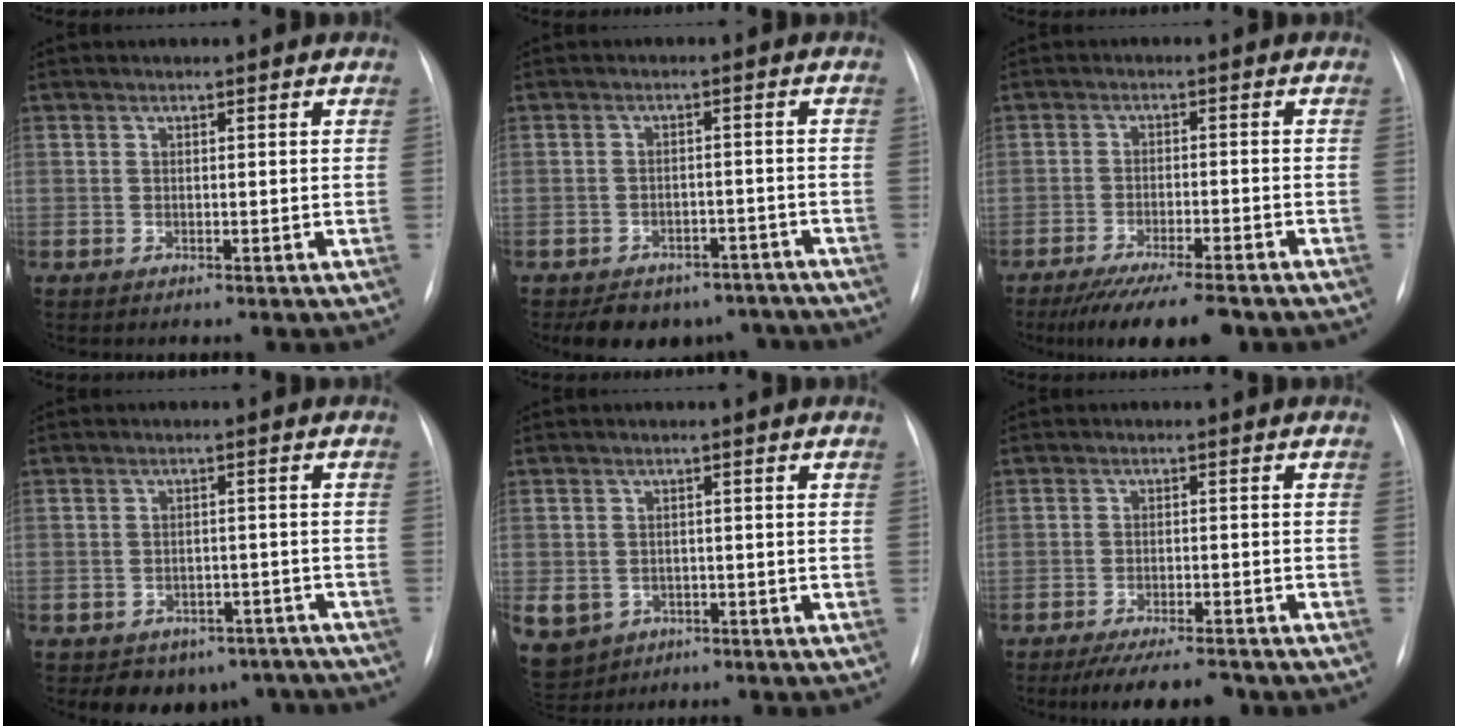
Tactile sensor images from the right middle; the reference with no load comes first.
{"total": 10.7, "force": [-8.7, 5.8, 2.4], "torque": [-0.019, 0.014, -0.103]}
{"total": 11.5, "force": [-9.1, 1.7, 6.8], "torque": [-0.097, -0.021, -0.141]}
{"total": 8.6, "force": [-6.6, 5.3, 1.4], "torque": [0.001, 0.021, -0.075]}
{"total": 12.4, "force": [-5.1, 10.4, 4.3], "torque": [-0.140, 0.002, -0.063]}
{"total": 9.4, "force": [-8.0, 1.7, 4.6], "torque": [-0.063, -0.010, -0.120]}